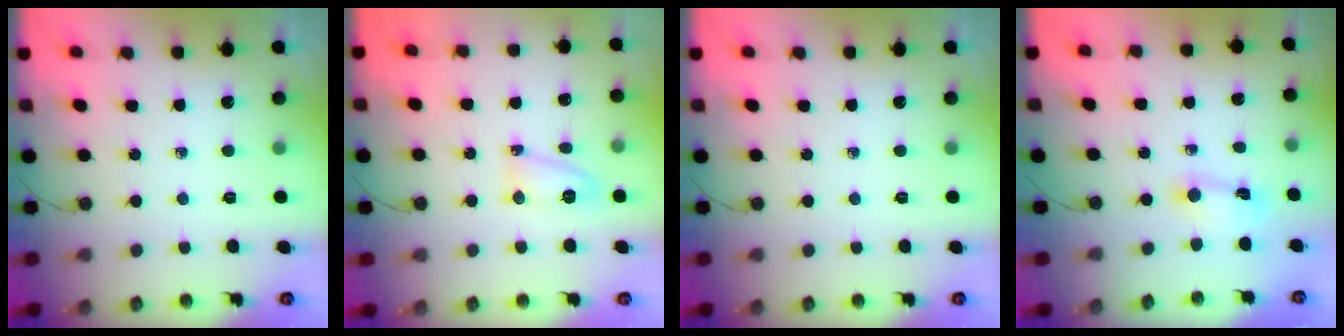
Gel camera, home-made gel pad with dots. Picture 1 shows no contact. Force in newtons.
{"total": 6.3, "press": 6.3, "slide": 0.5}
{"total": 0.0}
{"total": 2.0, "press": 2.0, "slide": 0.4}